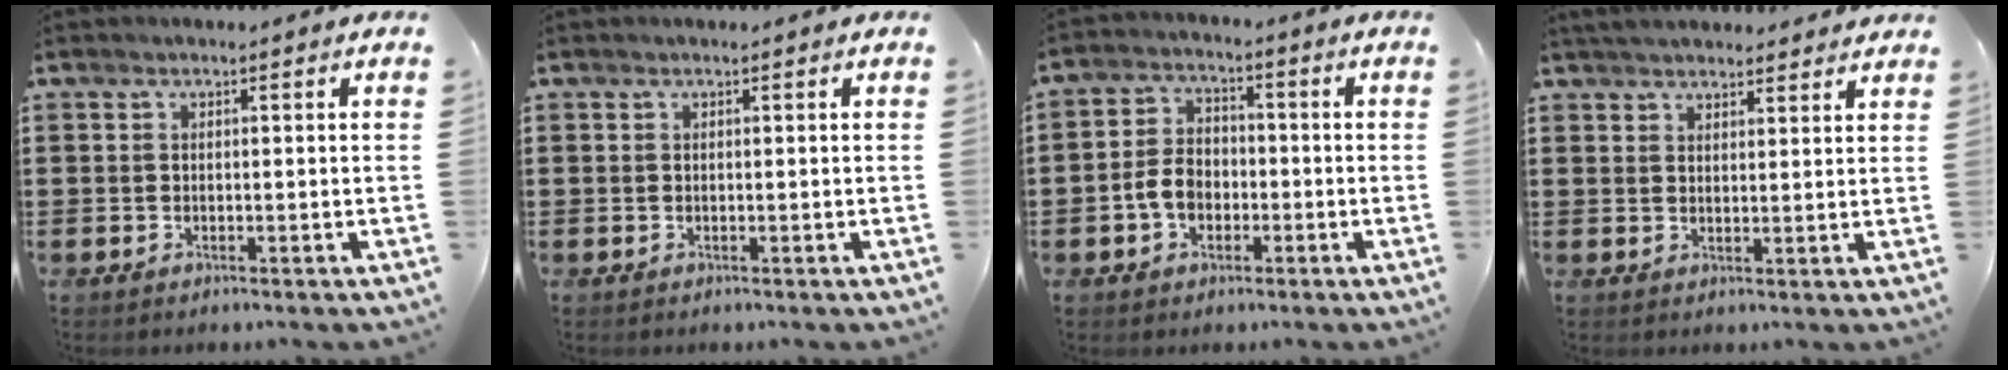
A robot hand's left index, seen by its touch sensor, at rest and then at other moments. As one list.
[{"total": 0.0}, {"total": 5.2, "force": [-1.9, 3.7, 3.2], "torque": [-0.074, 0.008, -0.040]}, {"total": 3.5, "force": [3.4, 0.3, 0.6], "torque": [-0.019, -0.004, 0.066]}]